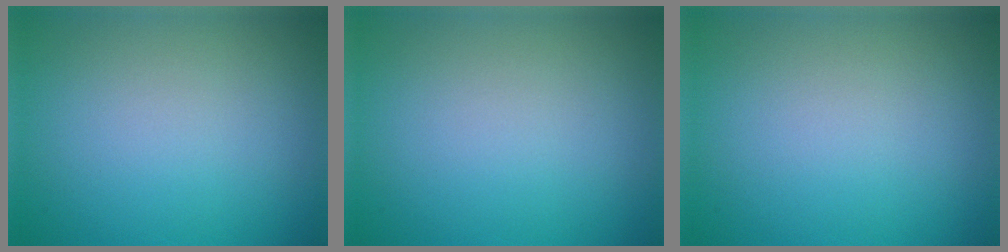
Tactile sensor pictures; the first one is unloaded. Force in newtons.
{"total": 0.0}
{"total": 0.0}